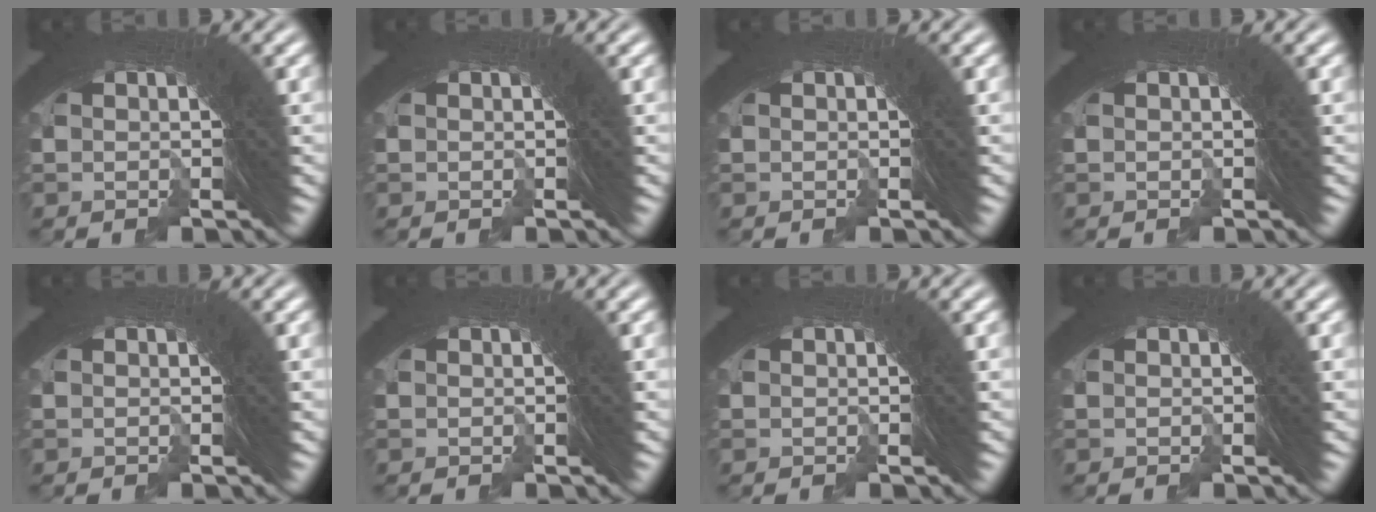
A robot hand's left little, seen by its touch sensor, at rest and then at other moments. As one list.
[{"total": 0.0}, {"total": 0.0}, {"total": 0.0}, {"total": 0.0}, {"total": 0.0}, {"total": 0.0}, {"total": 0.0}]